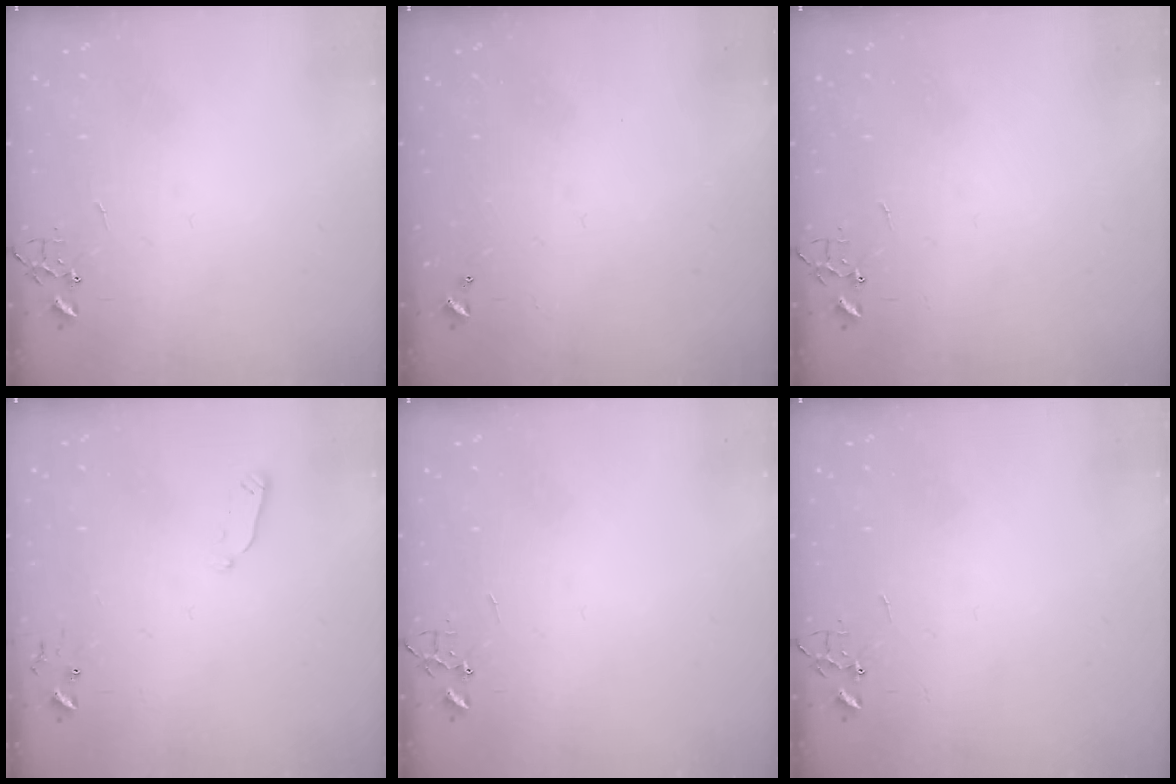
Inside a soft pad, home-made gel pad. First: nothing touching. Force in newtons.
{"total": 0.0}
{"total": 0.0}
{"total": 2.9, "press": 2.9, "slide": 0.4}
{"total": 0.0}
{"total": 0.0}